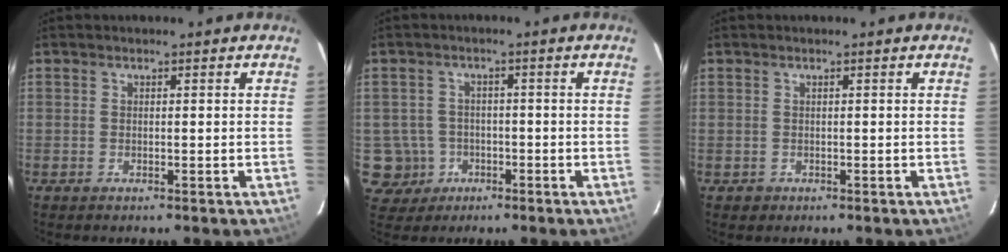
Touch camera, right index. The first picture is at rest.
{"total": 6.0, "force": [-1.8, 5.7, 0.5], "torque": [-0.028, 0.019, -0.022]}
{"total": 1.4, "force": [-0.2, 1.4, 0.0], "torque": [0.000, 0.003, 0.001]}